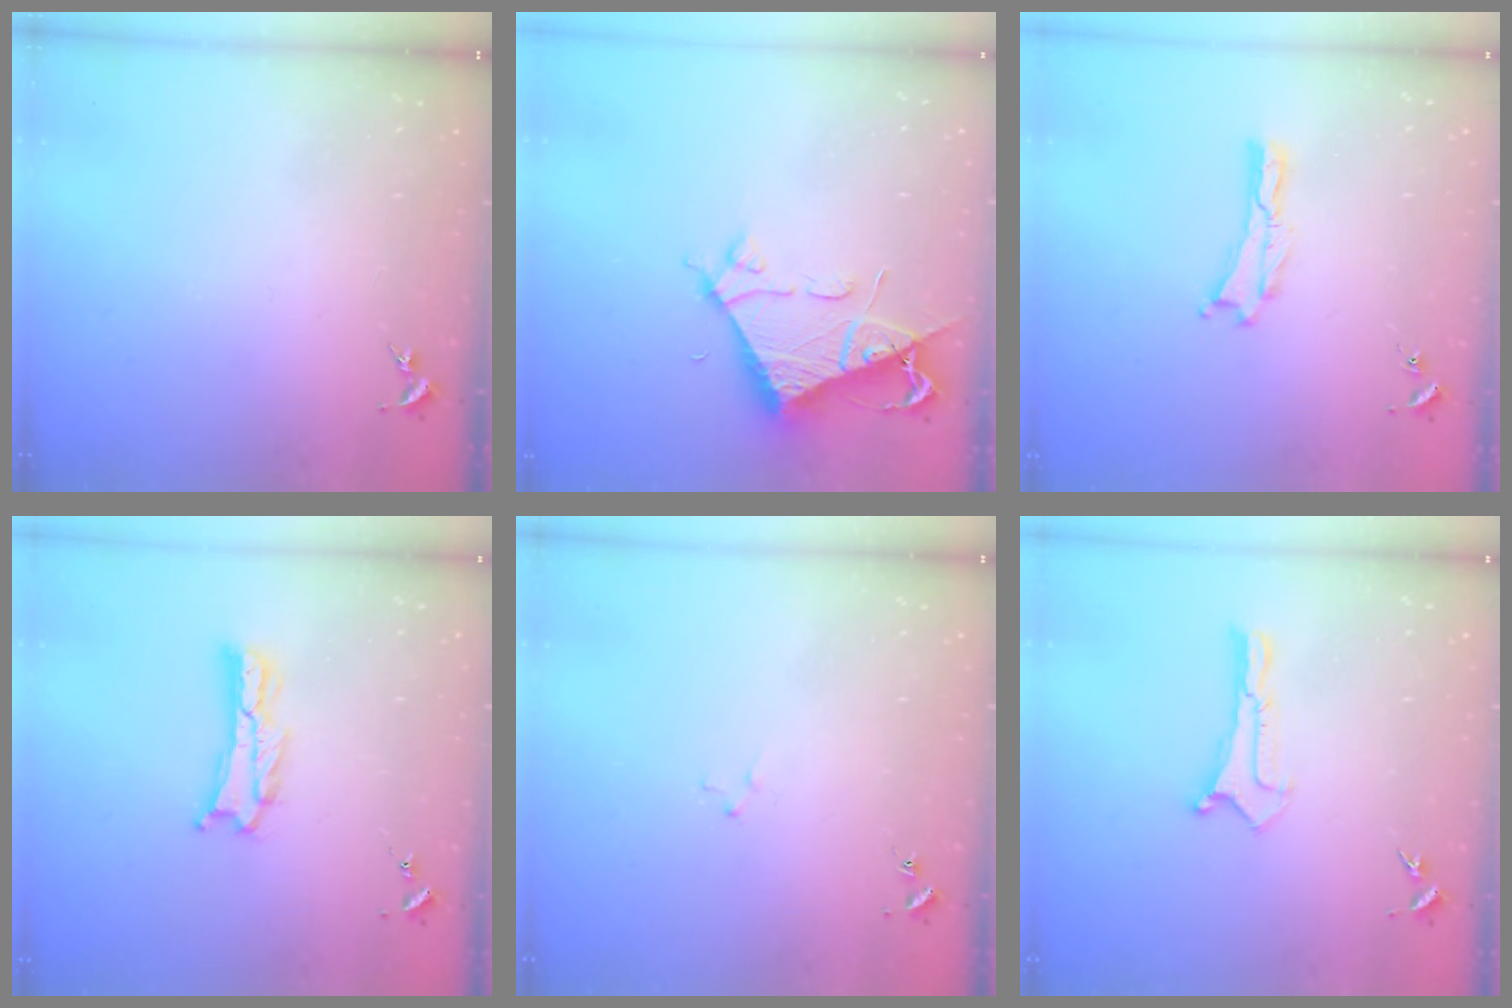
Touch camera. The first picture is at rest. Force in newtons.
{"total": 6.6, "press": 6.5, "slide": 0.6}
{"total": 0.0}
{"total": 1.6, "press": 1.6, "slide": 0.2}
{"total": 1.5, "press": 1.5, "slide": 0.2}
{"total": 0.0}